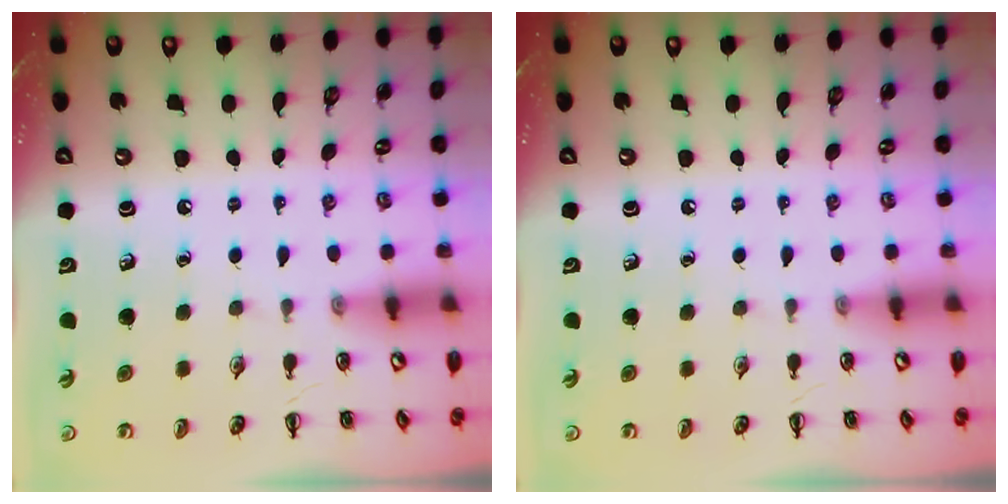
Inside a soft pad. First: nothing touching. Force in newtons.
{"total": 0.0}